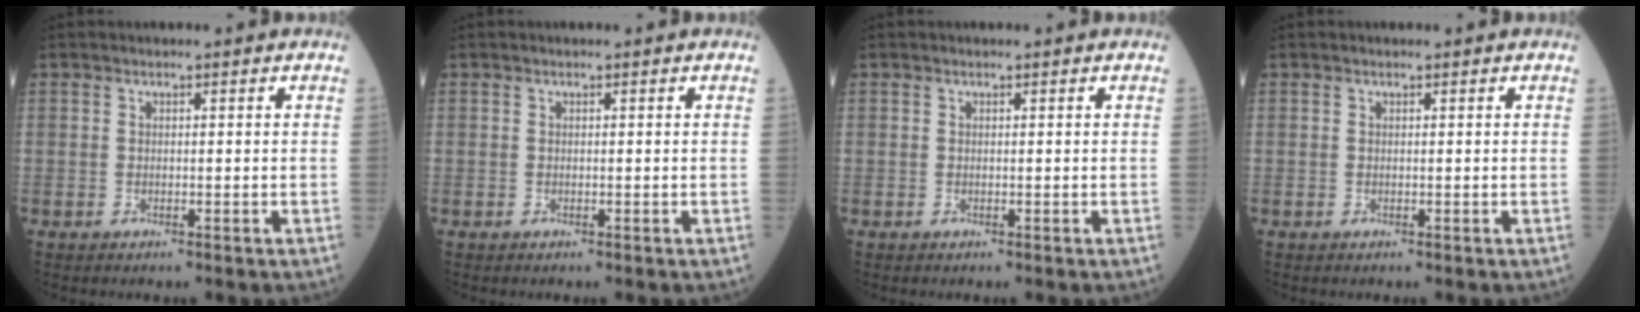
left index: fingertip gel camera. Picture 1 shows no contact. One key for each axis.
{"total": 0.0}
{"total": 0.0}
{"total": 0.0}